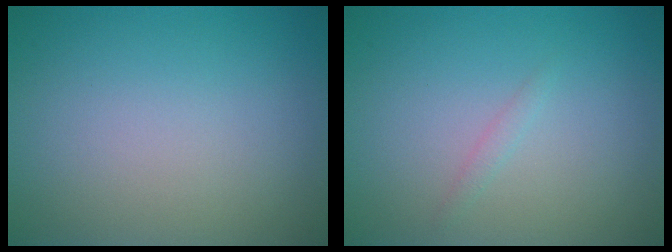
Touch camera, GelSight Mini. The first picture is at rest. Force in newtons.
{"total": 0.6, "press": 0.6, "slide": 0.0}